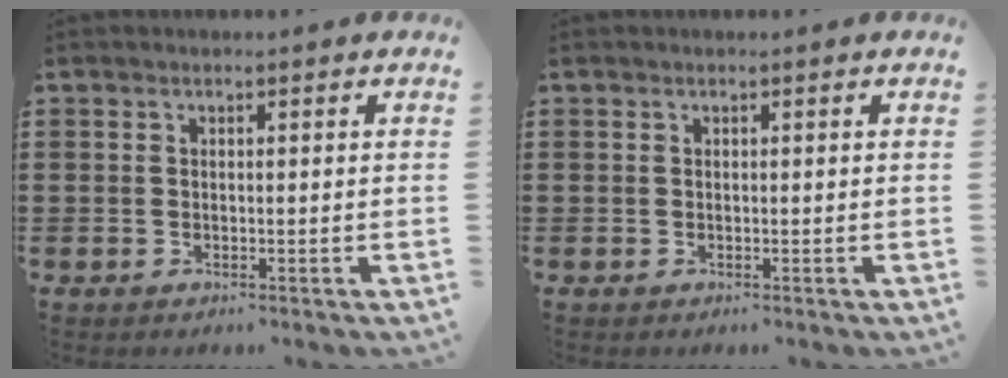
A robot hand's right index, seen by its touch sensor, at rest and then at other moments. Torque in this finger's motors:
{"motor_torque": [1.57, 0.56, 0.00, 0.00]}